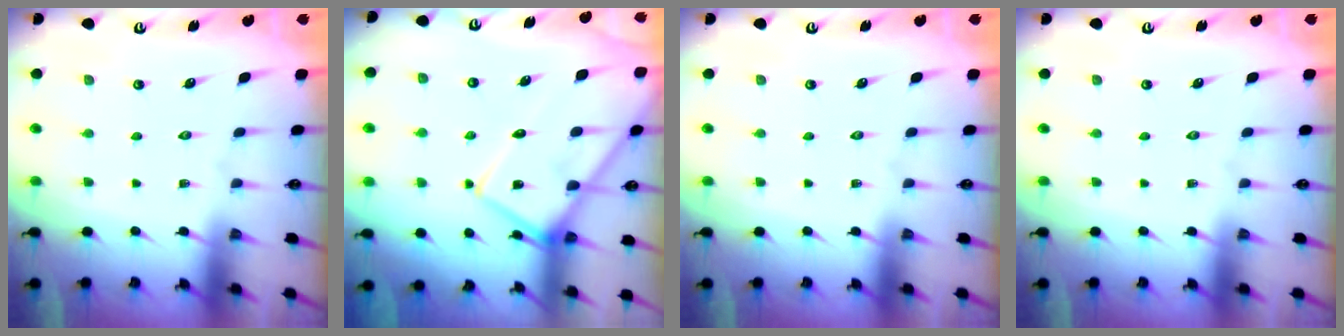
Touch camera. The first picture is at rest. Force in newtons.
{"total": 11.7, "press": 11.6, "slide": 1.3}
{"total": 0.0}
{"total": 0.0}